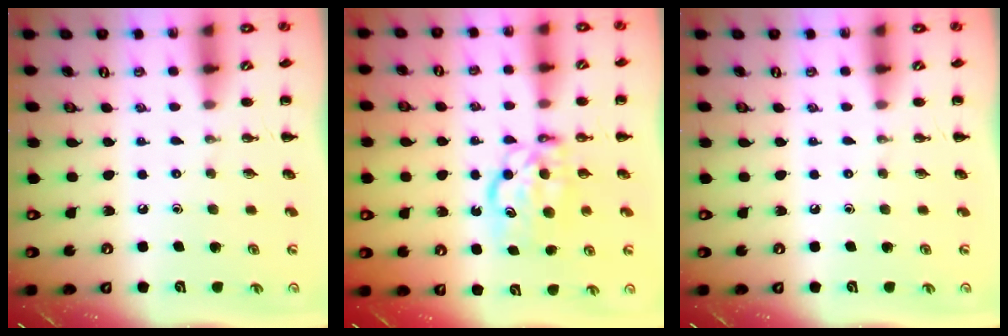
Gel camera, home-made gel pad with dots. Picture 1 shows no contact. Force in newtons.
{"total": 7.2, "press": 7.2, "slide": 0.4}
{"total": 0.0}